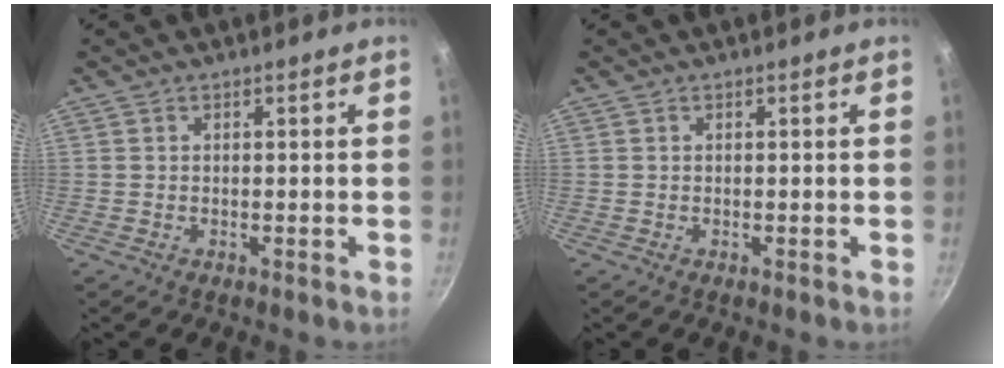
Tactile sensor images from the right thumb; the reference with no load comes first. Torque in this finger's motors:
{"motor_torque": [-0.03, -0.05, 0.15, -0.14, 0.00]}